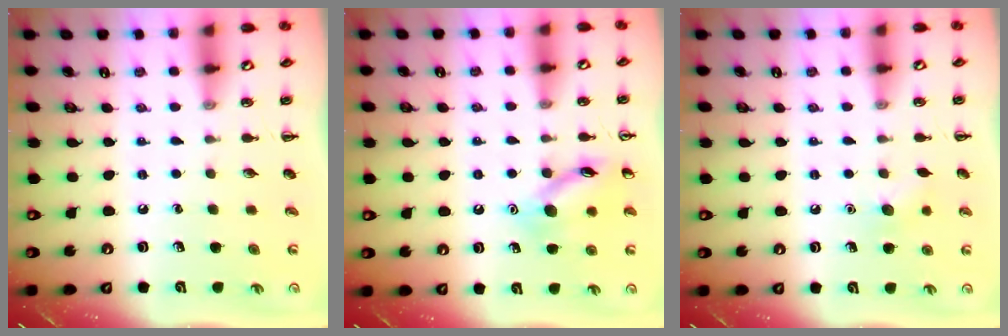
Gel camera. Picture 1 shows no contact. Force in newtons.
{"total": 12.2, "press": 12.2, "slide": 0.9}
{"total": 6.5, "press": 6.3, "slide": 1.3}